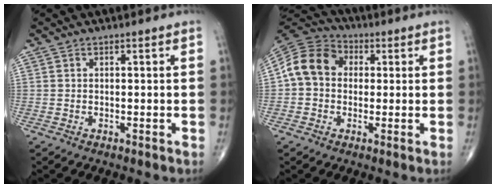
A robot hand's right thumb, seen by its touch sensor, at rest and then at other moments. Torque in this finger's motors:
{"motor_torque": [-0.11, 0.36, 0.20, 0.01, 0.09]}